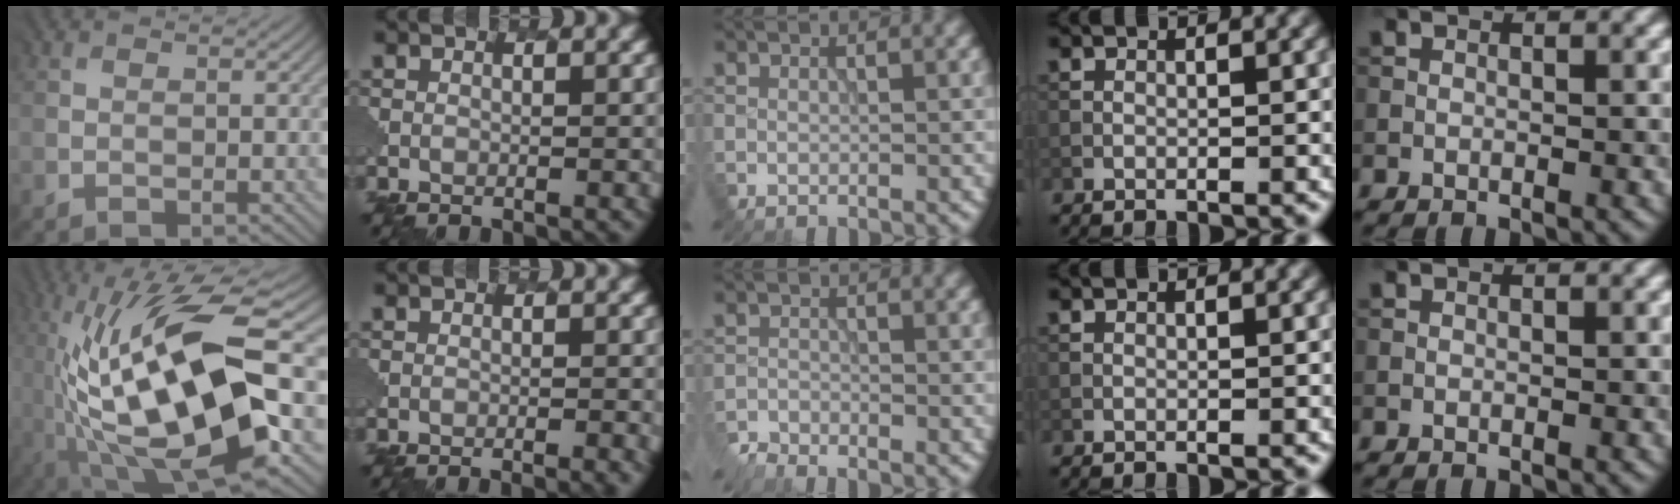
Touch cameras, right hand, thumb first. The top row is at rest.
{"thumb": {"total": 17.4, "force": [-2.8, 6.0, 16.1], "torque": [-0.323, 0.003, -0.057]}, "index": {"total": 2.1, "force": [-0.9, 0.7, 1.8], "torque": [-0.008, 0.010, -0.009]}, "middle": {"total": 2.3, "force": [-2.2, 0.3, 0.2], "torque": [-0.010, -0.005, -0.052]}}